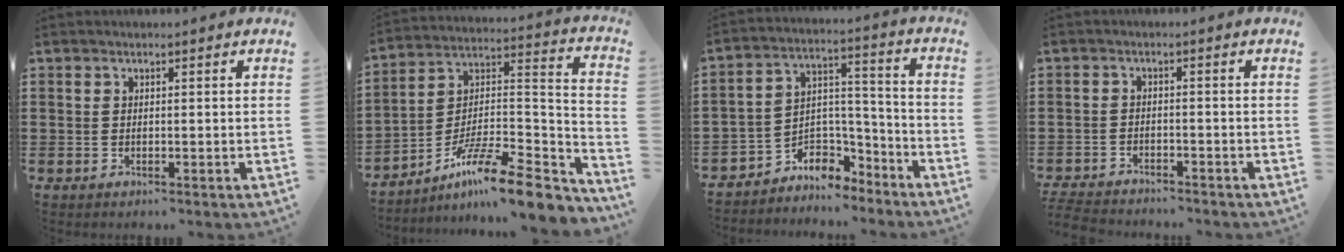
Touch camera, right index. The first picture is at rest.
{"total": 12.9, "force": [-9.1, 1.9, 8.9], "torque": [-0.156, 0.007, -0.170]}
{"total": 4.9, "force": [-3.7, 3.1, 0.4], "torque": [-0.017, 0.004, -0.076]}
{"total": 3.0, "force": [-3.0, 0.1, 0.2], "torque": [-0.016, -0.006, -0.066]}